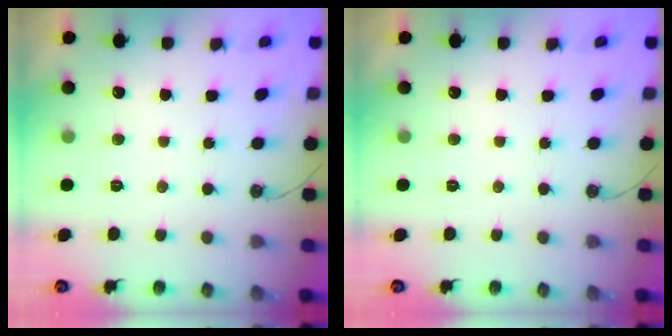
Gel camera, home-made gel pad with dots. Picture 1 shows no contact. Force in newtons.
{"total": 0.0}